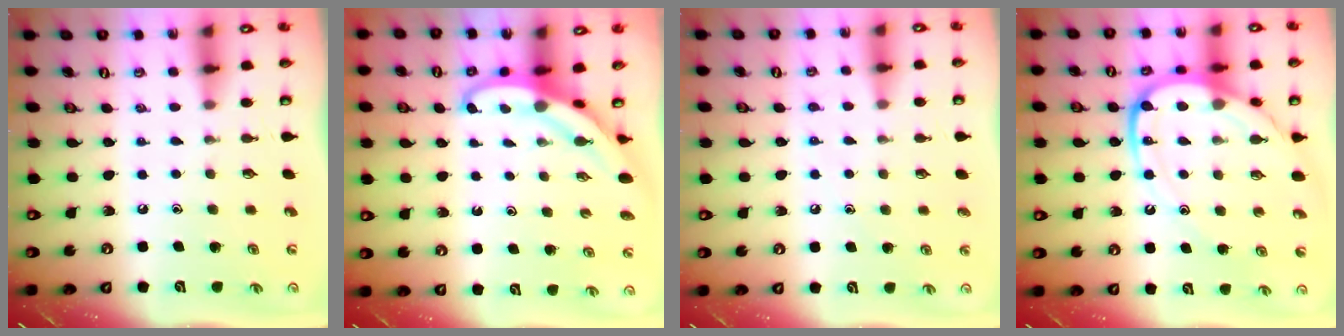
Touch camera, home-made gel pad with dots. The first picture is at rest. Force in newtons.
{"total": 4.4, "press": 4.4, "slide": 0.4}
{"total": 4.5, "press": 4.4, "slide": 0.7}
{"total": 15.0, "press": 14.9, "slide": 1.8}